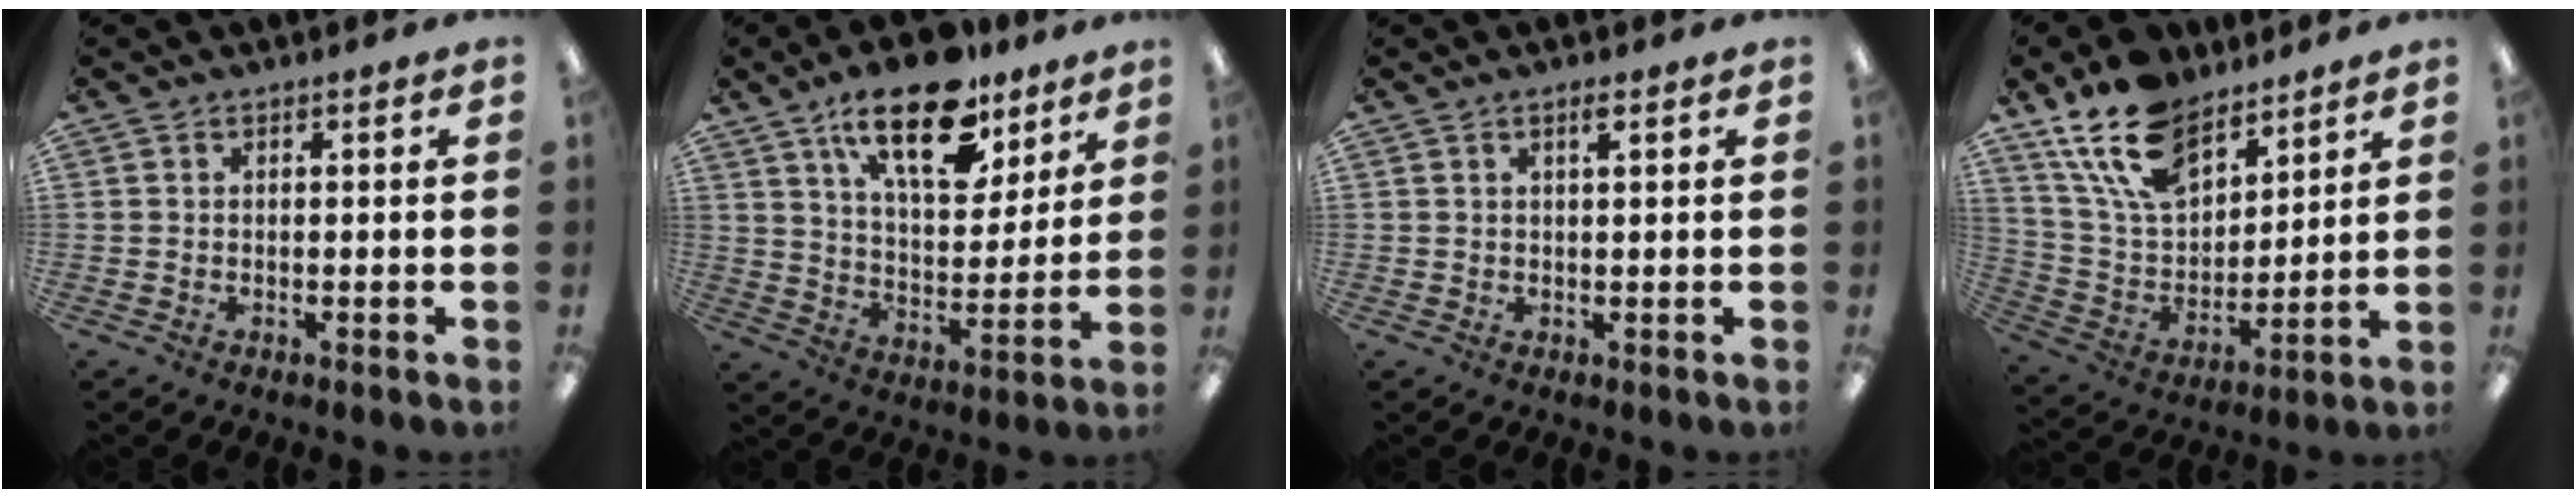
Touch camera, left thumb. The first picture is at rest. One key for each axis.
{"total": 19.0, "fx": 12.4, "fy": 8.6, "fz": 11.7, "tx": -0.181, "ty": -0.060, "tz": 0.208}
{"total": 1.7, "fx": 1.1, "fy": 0.2, "fz": 1.3, "tx": -0.020, "ty": -0.001, "tz": 0.015}
{"total": 17.7, "fx": 12.1, "fy": 9.3, "fz": 8.9, "tx": -0.178, "ty": -0.051, "tz": 0.226}